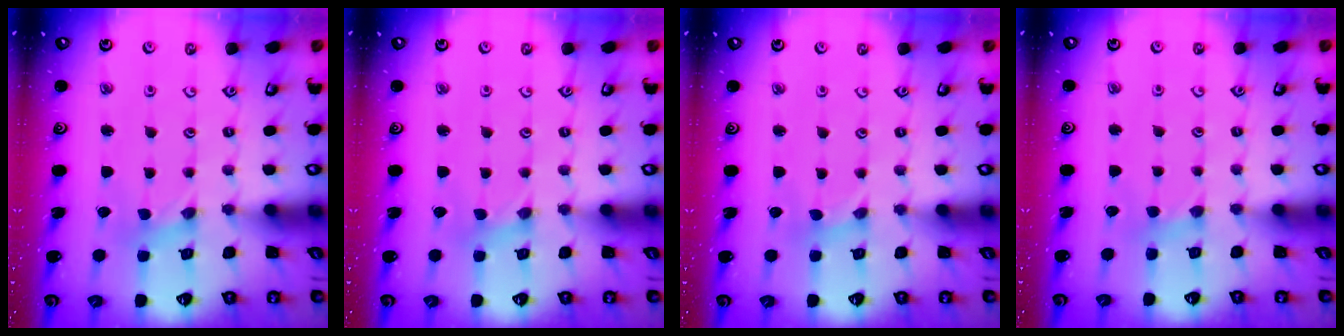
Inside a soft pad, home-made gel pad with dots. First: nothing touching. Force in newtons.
{"total": 0.0}
{"total": 0.0}
{"total": 3.3, "press": 3.2, "slide": 0.7}